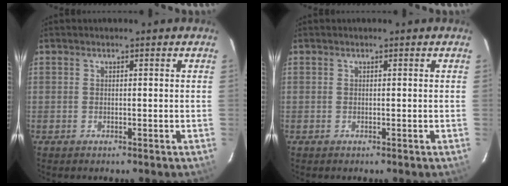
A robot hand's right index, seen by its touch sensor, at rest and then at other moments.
{"total": 0.0}